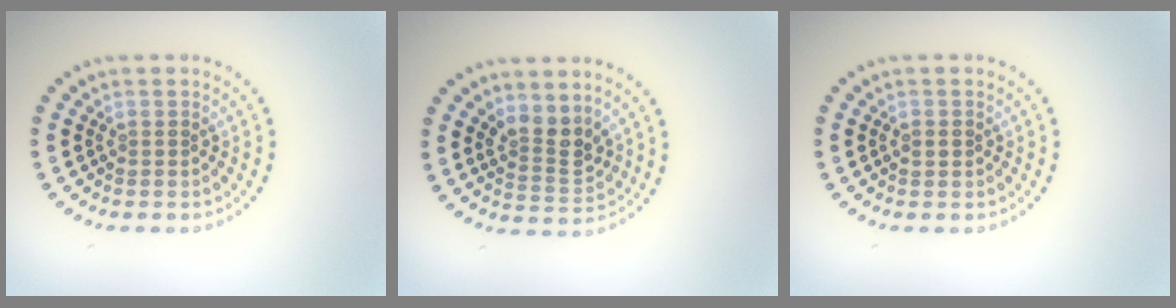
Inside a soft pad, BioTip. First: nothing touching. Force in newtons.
{"total": 3.0, "press": 2.6, "slide": 1.5}
{"total": 1.0, "press": 1.0, "slide": 0.1}